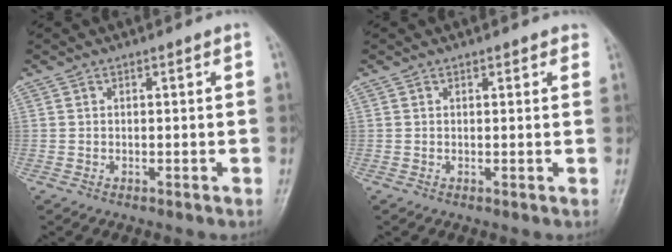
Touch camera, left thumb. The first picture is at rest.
{"total": 1.5, "force": [1.2, 0.7, 0.6], "torque": [0.006, -0.002, 0.008]}